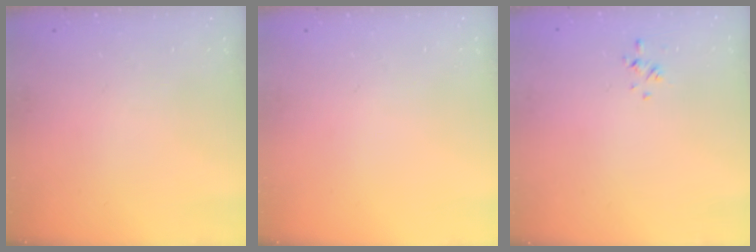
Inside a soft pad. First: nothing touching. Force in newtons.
{"total": 0.0}
{"total": 0.6, "press": 0.3, "slide": 0.5}